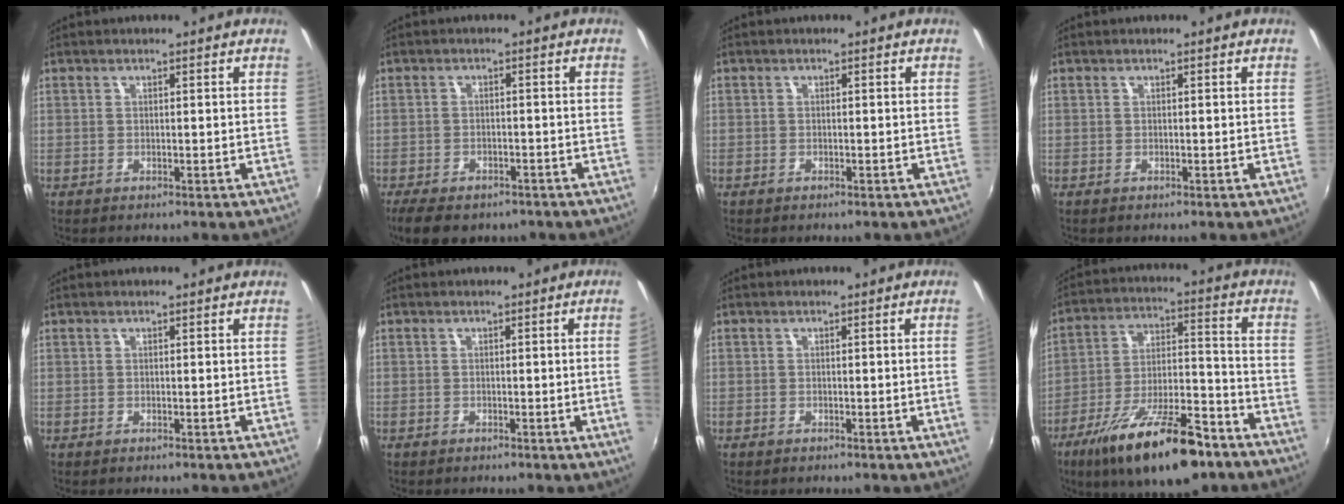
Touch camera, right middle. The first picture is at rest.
{"total": 10.0, "force": [-7.3, 4.6, 5.0], "torque": [-0.111, -0.024, -0.107]}
{"total": 0.6, "force": [-0.5, 0.4, 0.0], "torque": [-0.005, 0.001, -0.008]}
{"total": 0.0}
{"total": 0.0}
{"total": 2.3, "force": [-0.3, -1.3, 1.9], "torque": [-0.036, -0.011, 0.002]}
{"total": 1.2, "force": [-0.2, -0.7, 1.0], "torque": [-0.016, -0.007, -0.001]}
{"total": 20.6, "force": [-13.6, 6.6, 14.0], "torque": [-0.248, -0.020, -0.216]}